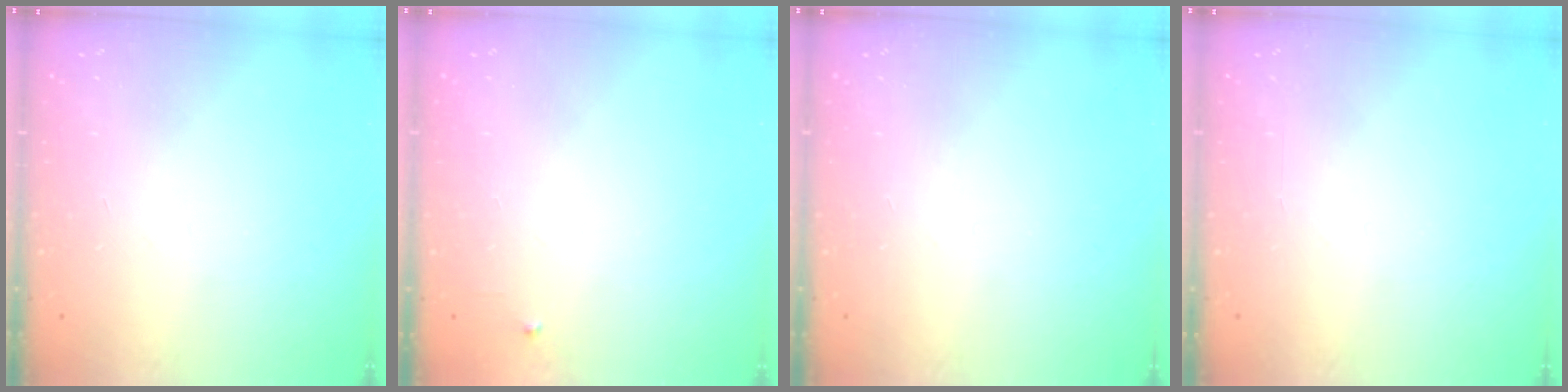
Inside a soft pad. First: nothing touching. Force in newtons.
{"total": 2.4, "press": 2.3, "slide": 0.4}
{"total": 0.0}
{"total": 0.0}